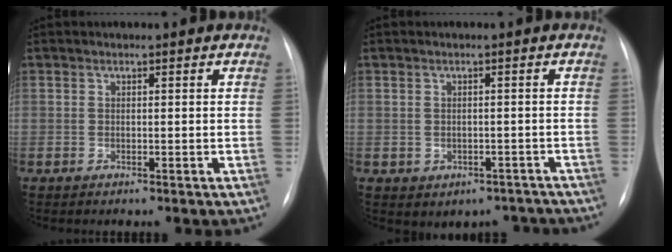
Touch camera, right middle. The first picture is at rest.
{"total": 5.1, "force": [-3.6, 3.4, 1.1], "torque": [-0.005, 0.022, -0.035]}